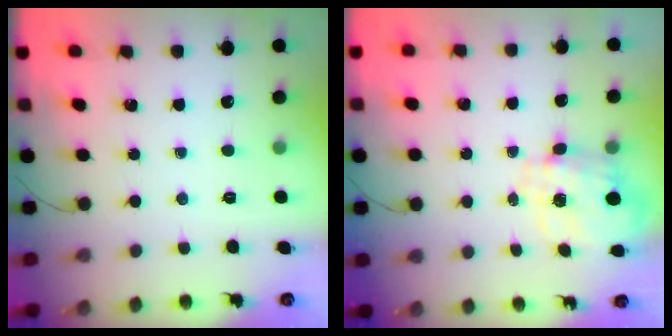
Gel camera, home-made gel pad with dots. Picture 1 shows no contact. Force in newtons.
{"total": 9.4, "press": 9.4, "slide": 0.8}